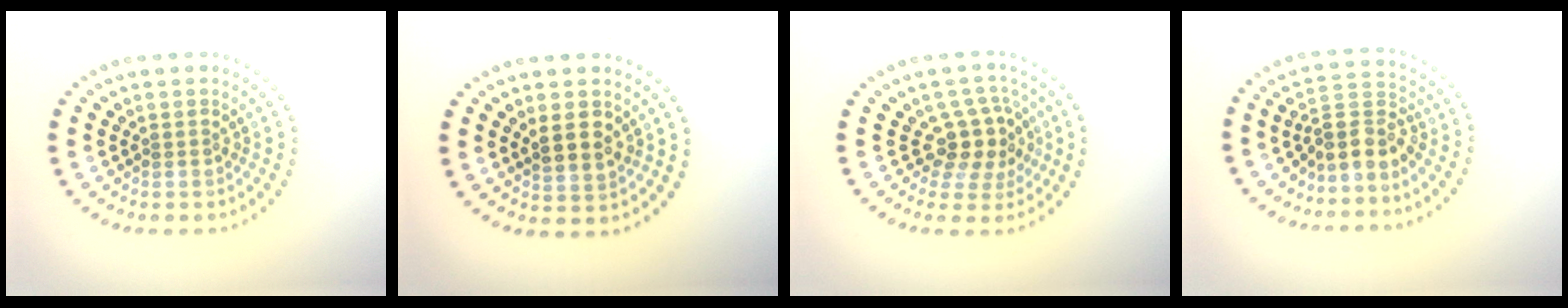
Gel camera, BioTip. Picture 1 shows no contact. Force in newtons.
{"total": 2.1, "press": 2.0, "slide": 0.7}
{"total": 3.6, "press": 3.0, "slide": 2.0}
{"total": 3.3, "press": 2.5, "slide": 2.1}